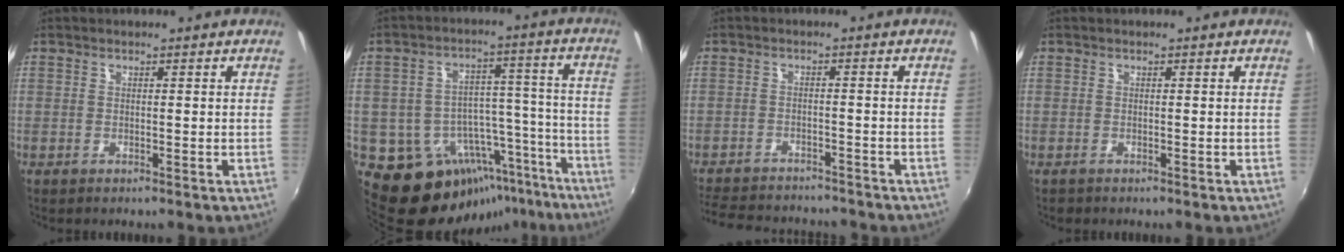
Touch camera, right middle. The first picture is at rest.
{"total": 17.4, "force": [-12.9, 10.3, 5.3], "torque": [-0.093, 0.055, -0.159]}
{"total": 14.3, "force": [-12.6, 4.7, 5.0], "torque": [-0.126, -0.003, -0.186]}
{"total": 0.5, "force": [-0.4, 0.3, 0.0], "torque": [-0.002, -0.002, -0.007]}